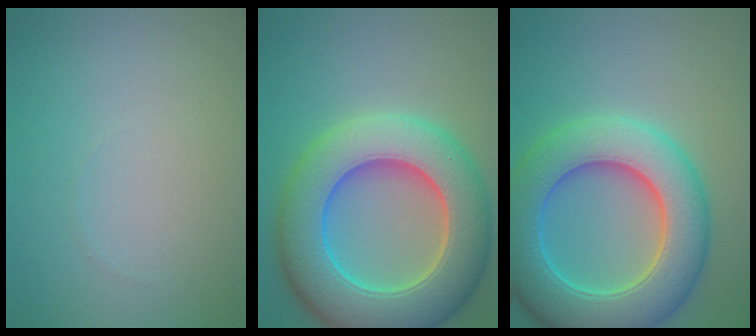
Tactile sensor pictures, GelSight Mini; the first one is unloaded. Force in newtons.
{"total": 11.9, "press": 11.9, "slide": 0.3}
{"total": 10.1, "press": 10.1, "slide": 0.6}